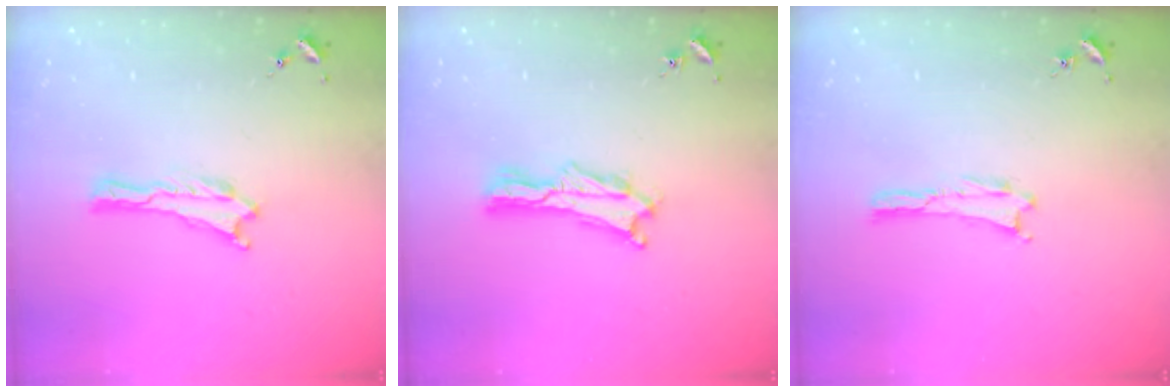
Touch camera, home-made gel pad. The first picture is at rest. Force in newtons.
{"total": 2.1, "press": 2.1, "slide": 0.3}
{"total": 0.0}